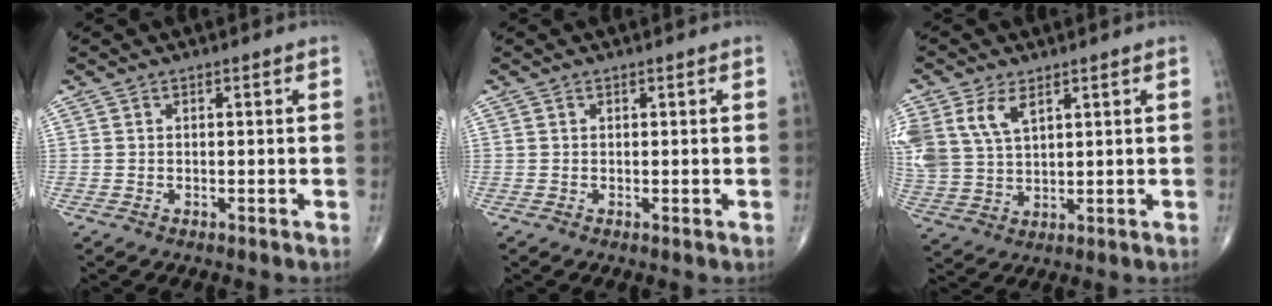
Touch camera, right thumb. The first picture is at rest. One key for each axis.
{"total": 0.0}
{"total": 10.5, "fx": 4.9, "fy": 6.1, "fz": 7.0, "tx": -0.155, "ty": -0.005, "tz": 0.109}